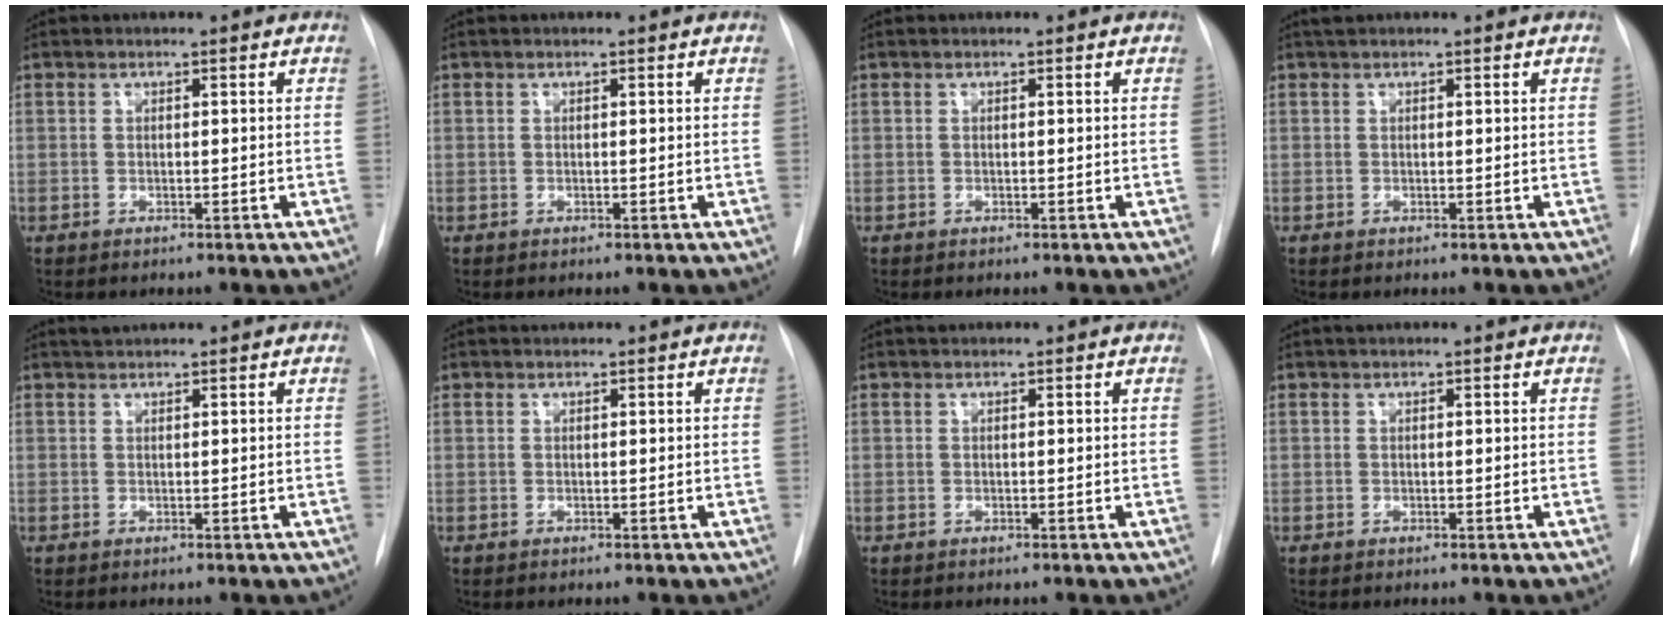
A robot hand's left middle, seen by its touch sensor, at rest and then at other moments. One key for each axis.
{"total": 0.0}
{"total": 0.0}
{"total": 0.8, "fx": 0.7, "fy": 0.1, "fz": 0.3, "tx": -0.013, "ty": 0.012, "tz": 0.016}
{"total": 1.1, "fx": 1.1, "fy": 0.0, "fz": 0.2, "tx": -0.008, "ty": 0.007, "tz": 0.025}
{"total": 0.6, "fx": 0.5, "fy": 0.2, "fz": -0.1, "tx": -0.005, "ty": 0.009, "tz": 0.010}
{"total": 0.6, "fx": 0.6, "fy": 0.3, "fz": 0.1, "tx": -0.009, "ty": 0.015, "tz": 0.011}
{"total": 0.9, "fx": 0.8, "fy": 0.1, "fz": 0.4, "tx": -0.012, "ty": 0.015, "tz": 0.015}